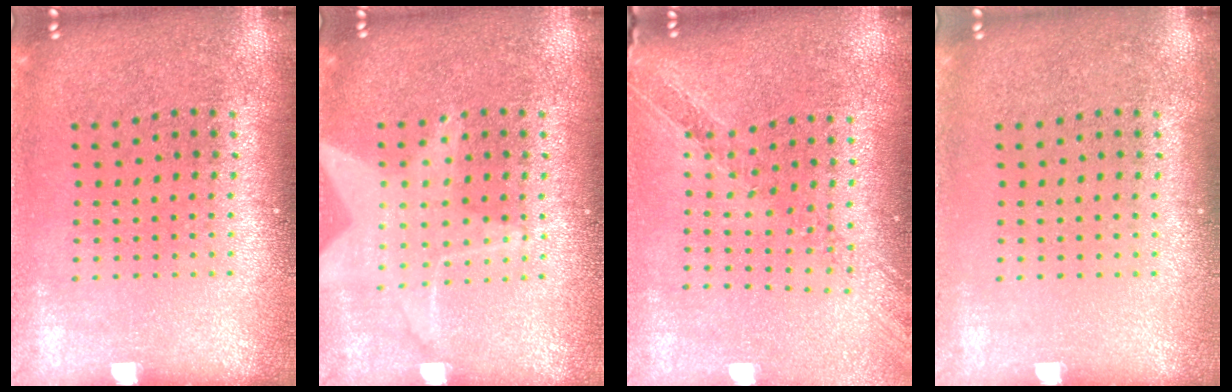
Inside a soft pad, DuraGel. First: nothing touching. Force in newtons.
{"total": 1.4, "press": 1.4, "slide": 0.2}
{"total": 0.6, "press": 0.6, "slide": 0.1}
{"total": 0.0}